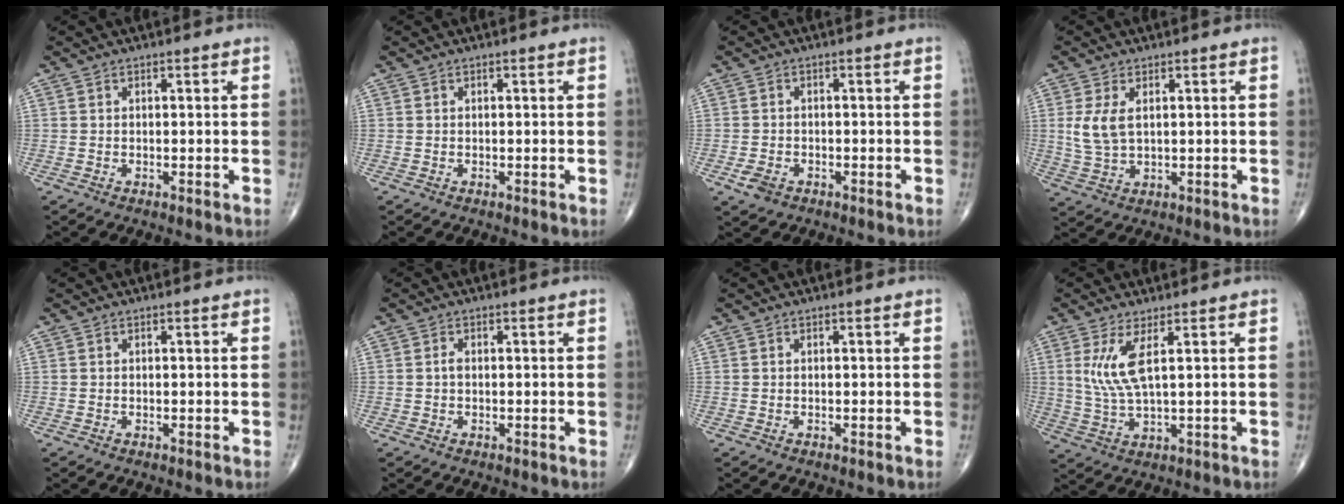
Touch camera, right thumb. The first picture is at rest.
{"total": 0.0}
{"total": 2.8, "force": [-1.4, 1.9, 1.5], "torque": [-0.029, 0.002, -0.021]}
{"total": 5.7, "force": [1.3, 3.2, 4.6], "torque": [-0.102, -0.005, 0.032]}
{"total": 0.0}
{"total": 1.0, "force": [-0.1, 0.6, 0.8], "torque": [-0.013, 0.001, -0.003]}
{"total": 0.0}
{"total": 6.7, "force": [2.1, 1.5, 6.2], "torque": [-0.146, -0.018, 0.051]}